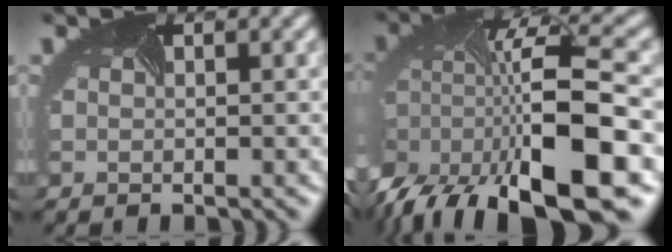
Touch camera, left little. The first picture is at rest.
{"total": 16.1, "force": [-8.0, 7.0, 12.1], "torque": [-0.239, -0.035, -0.120]}